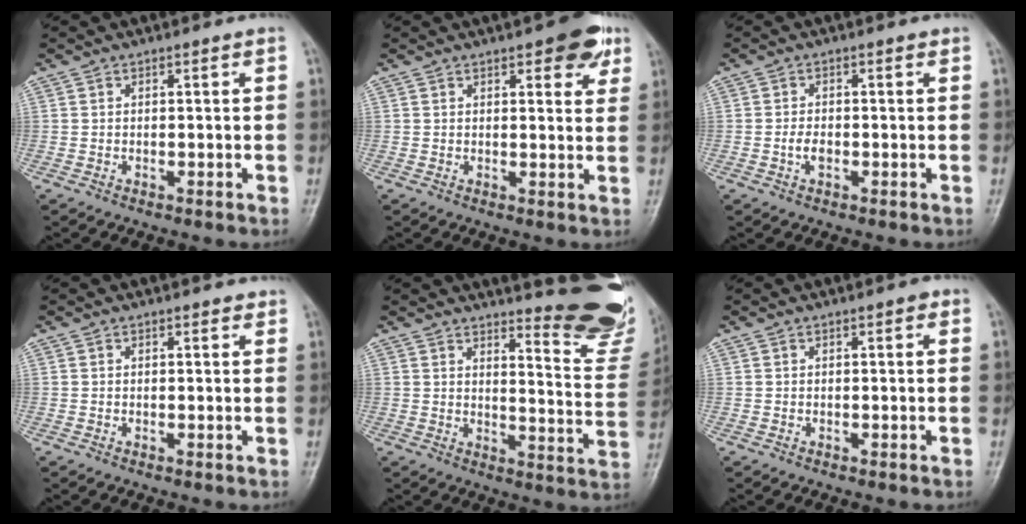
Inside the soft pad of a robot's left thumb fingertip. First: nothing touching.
{"total": 6.6, "force": [3.7, 2.7, 4.8], "torque": [-0.036, -0.013, 0.039]}
{"total": 2.0, "force": [-0.5, 1.2, 1.6], "torque": [-0.028, 0.002, -0.010]}
{"total": 1.2, "force": [1.0, 0.5, 0.5], "torque": [-0.002, -0.003, 0.009]}
{"total": 17.1, "force": [15.5, 2.4, 6.8], "torque": [-0.056, -0.178, 0.173]}
{"total": 0.9, "force": [0.5, 0.4, 0.6], "torque": [-0.007, 0.001, 0.002]}